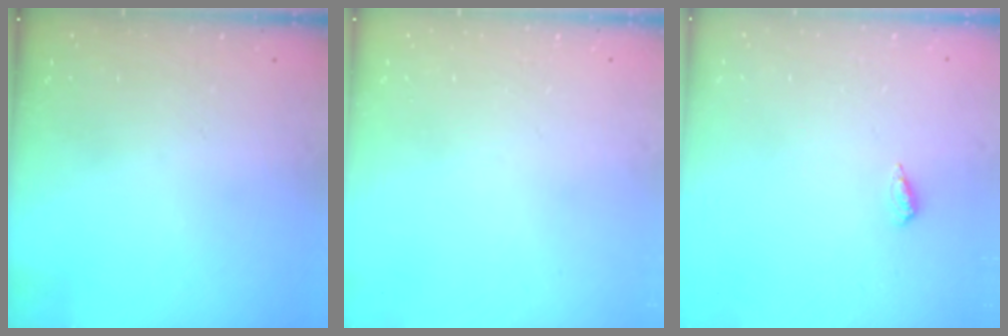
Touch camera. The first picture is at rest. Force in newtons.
{"total": 0.0}
{"total": 2.6, "press": 2.2, "slide": 1.3}